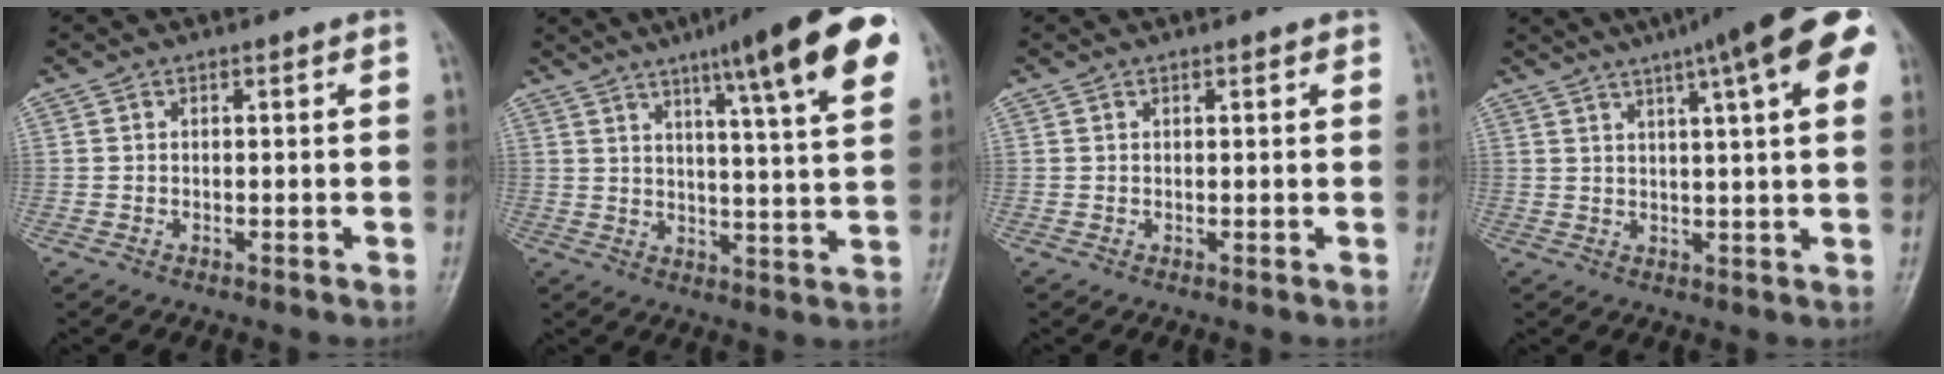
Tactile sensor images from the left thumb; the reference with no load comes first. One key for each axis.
{"total": 18.5, "fx": 9.9, "fy": 2.3, "fz": 15.5, "tx": -0.201, "ty": -0.027, "tz": 0.131}
{"total": 0.6, "fx": 0.5, "fy": 0.2, "fz": 0.3, "tx": -0.003, "ty": -0.002, "tz": 0.005}
{"total": 17.9, "fx": 9.2, "fy": 3.1, "fz": 15.1, "tx": -0.210, "ty": 0.013, "tz": 0.113}